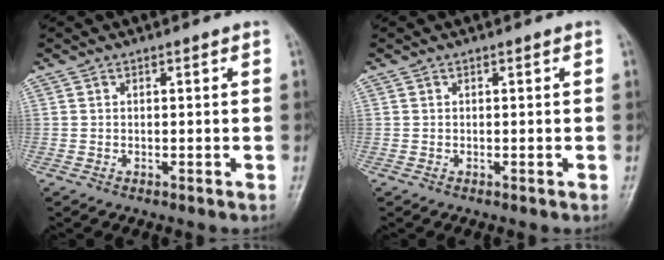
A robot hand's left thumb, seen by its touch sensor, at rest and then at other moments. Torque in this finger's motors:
{"motor_torque": [0.00, 0.00, 0.00, 0.00, 0.00]}